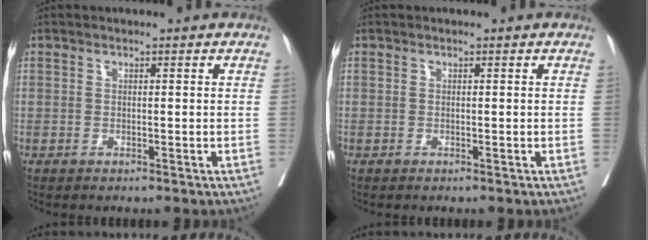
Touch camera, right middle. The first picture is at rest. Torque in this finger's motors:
{"motor_torque": [0.22, -0.18, -0.01, 0.01]}